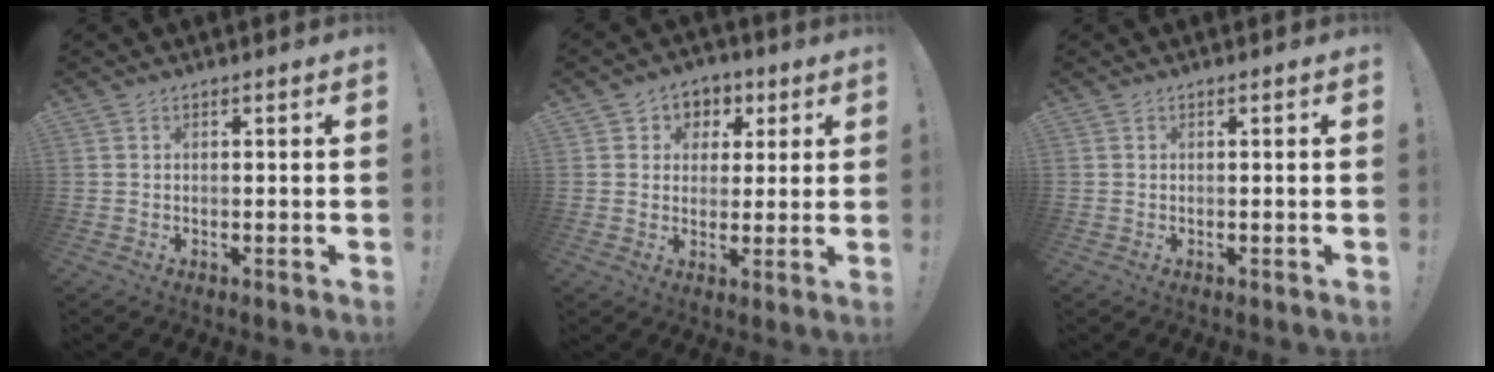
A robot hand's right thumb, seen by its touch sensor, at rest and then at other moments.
{"total": 5.9, "force": [0.5, 5.8, 1.2], "torque": [-0.004, -0.002, 0.012]}
{"total": 0.0}